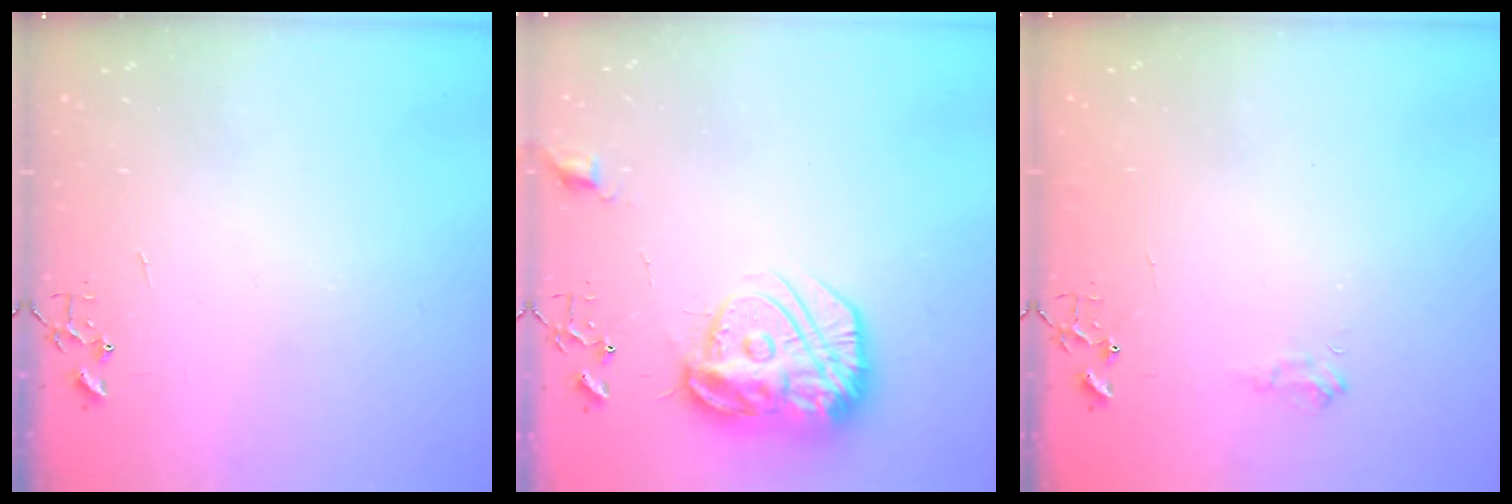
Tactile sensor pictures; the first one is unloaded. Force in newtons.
{"total": 17.7, "press": 17.6, "slide": 1.4}
{"total": 6.3, "press": 6.3, "slide": 0.8}